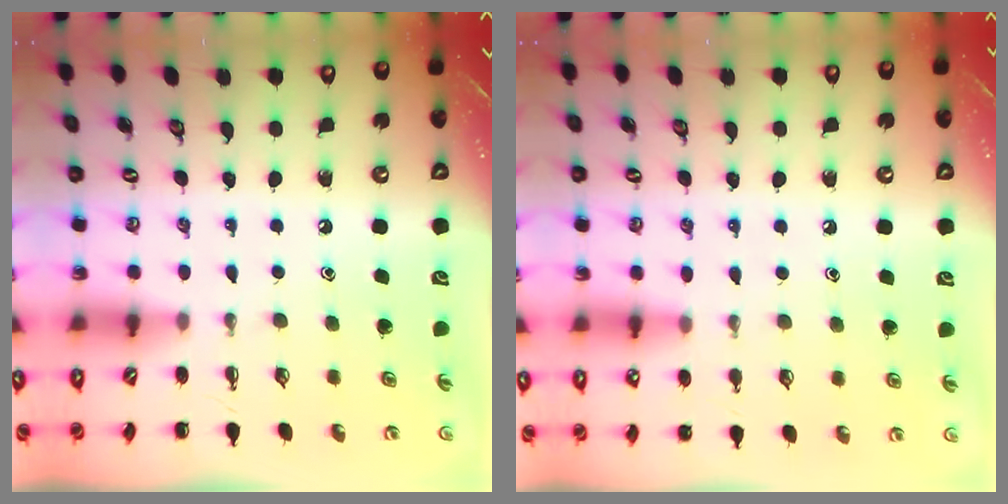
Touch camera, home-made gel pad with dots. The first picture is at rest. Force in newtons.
{"total": 6.7, "press": 6.3, "slide": 2.3}